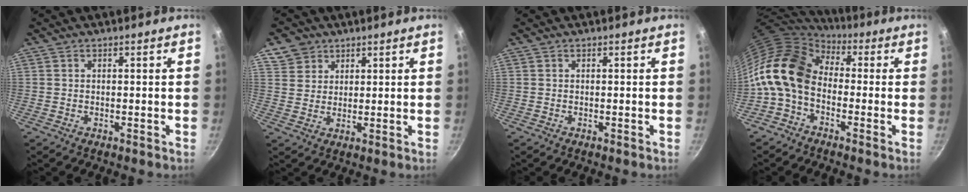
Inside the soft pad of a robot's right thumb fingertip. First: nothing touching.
{"total": 5.5, "force": [3.3, 4.3, 0.9], "torque": [0.011, 0.001, 0.061]}
{"total": 0.0}
{"total": 15.4, "force": [-0.8, 11.0, 10.8], "torque": [-0.197, 0.037, -0.037]}